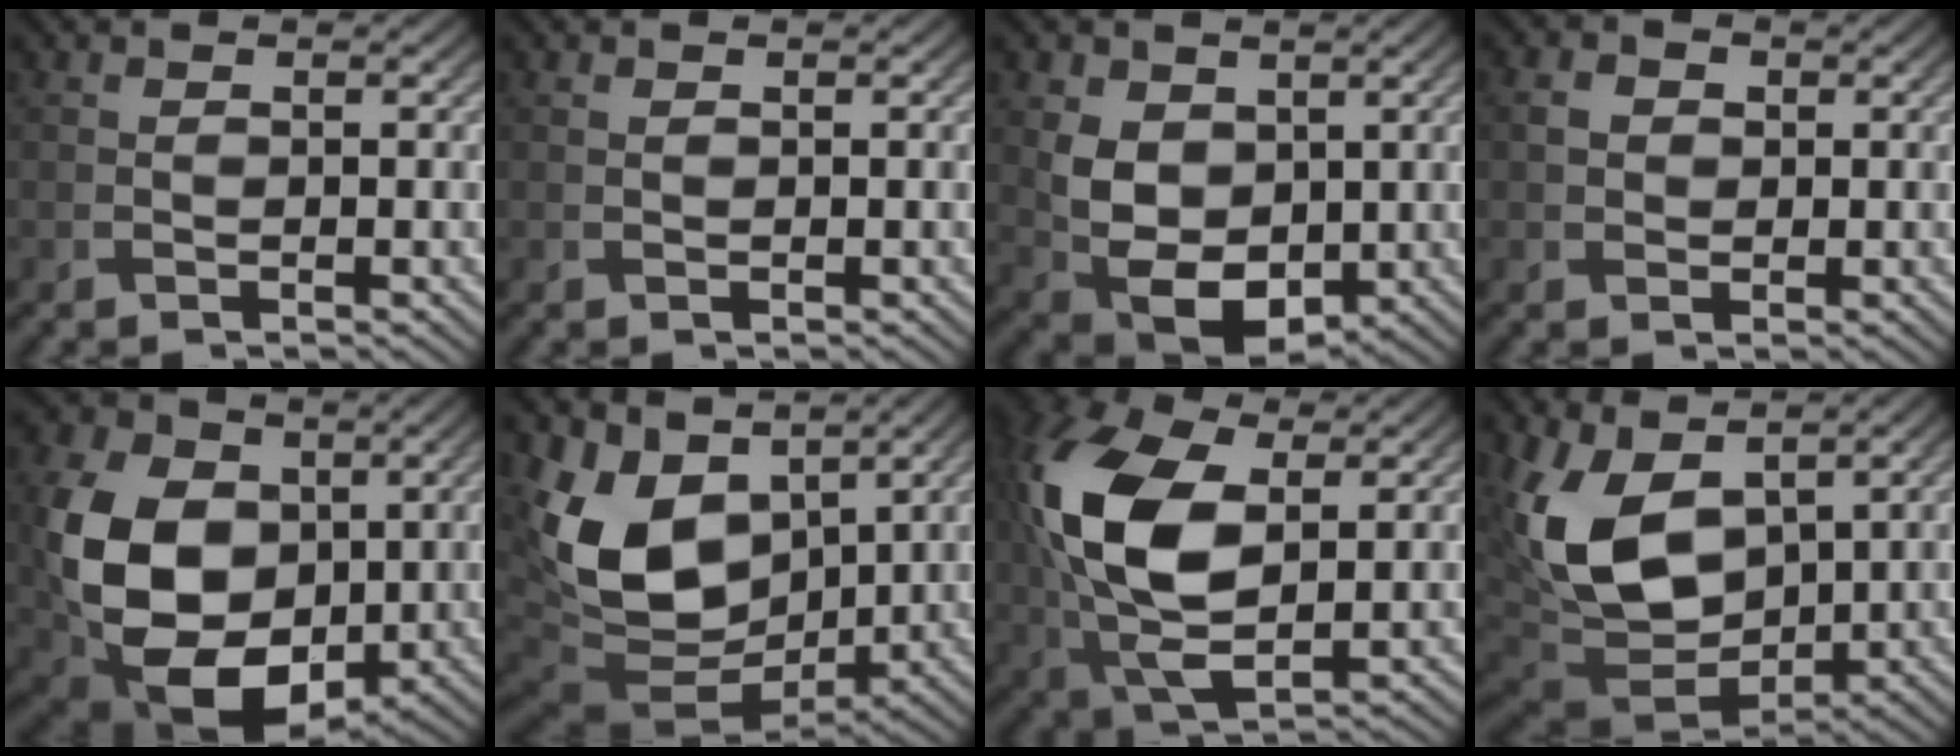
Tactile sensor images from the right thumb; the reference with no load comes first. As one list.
[{"total": 0.0}, {"total": 8.1, "force": [0.9, 5.9, 5.4], "torque": [-0.122, -0.013, 0.018]}, {"total": 1.9, "force": [0.1, 1.8, 0.8], "torque": [-0.018, 0.000, -0.002]}, {"total": 16.4, "force": [-0.1, 12.1, 11.1], "torque": [-0.247, -0.019, -0.001]}, {"total": 13.9, "force": [3.9, 9.6, 9.2], "torque": [-0.231, -0.007, 0.079]}, {"total": 15.6, "force": [2.4, 8.7, 12.8], "torque": [-0.316, 0.011, 0.042]}, {"total": 14.2, "force": [3.7, 8.9, 10.4], "torque": [-0.260, -0.006, 0.072]}]